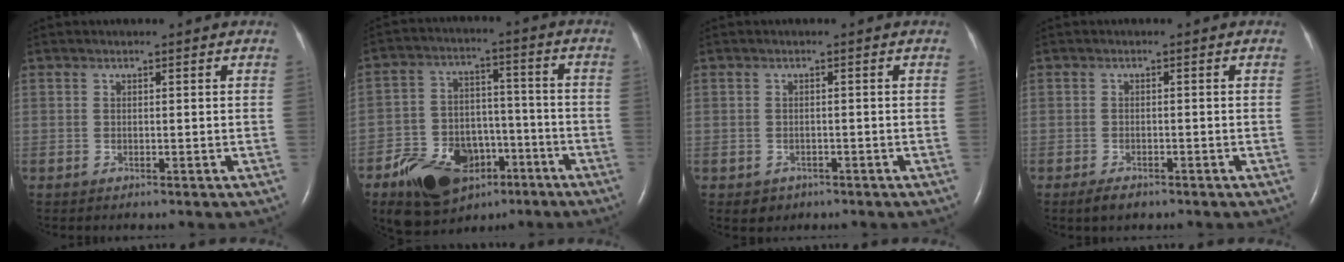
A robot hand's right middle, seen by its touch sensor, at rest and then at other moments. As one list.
[{"total": 15.5, "force": [-9.0, 9.4, 8.4], "torque": [-0.142, 0.017, -0.140]}, {"total": 1.8, "force": [-1.0, 1.5, 0.2], "torque": [-0.005, 0.005, -0.008]}, {"total": 2.3, "force": [-1.7, 1.0, 1.3], "torque": [-0.031, -0.003, -0.023]}]